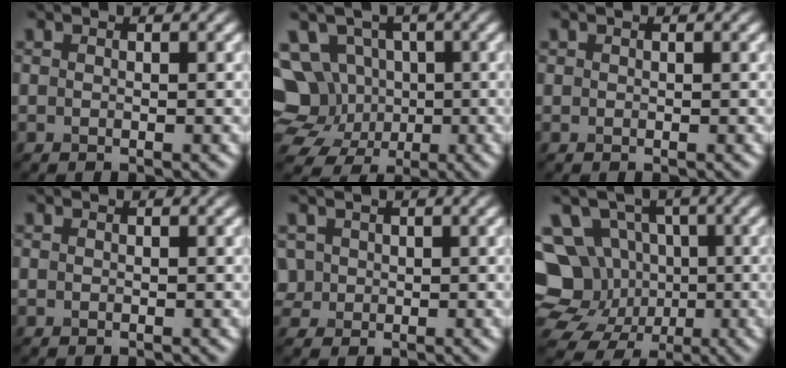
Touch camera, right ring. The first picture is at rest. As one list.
[{"total": 8.0, "force": [-1.1, 7.4, 3.0], "torque": [-0.067, 0.022, -0.033]}, {"total": 0.8, "force": [-0.2, -0.5, -0.6], "torque": [-0.003, 0.001, 0.012]}, {"total": 0.0}, {"total": 1.2, "force": [0.2, 1.0, -0.6], "torque": [-0.004, 0.008, 0.031]}, {"total": 10.7, "force": [-2.1, 9.7, 4.0], "torque": [-0.088, 0.017, -0.044]}]